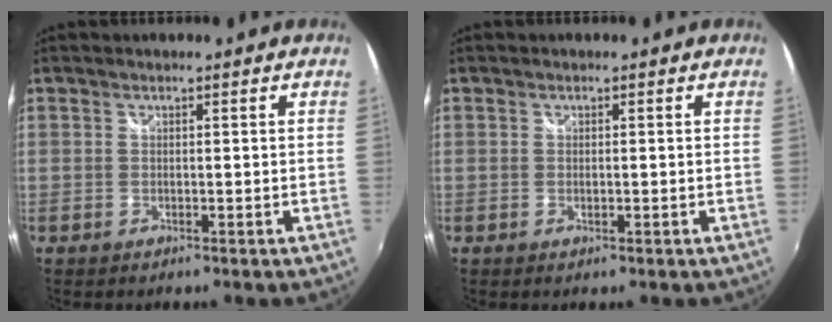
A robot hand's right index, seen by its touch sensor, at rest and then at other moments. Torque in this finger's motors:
{"motor_torque": [-0.22, 0.13, -0.08, -0.01]}